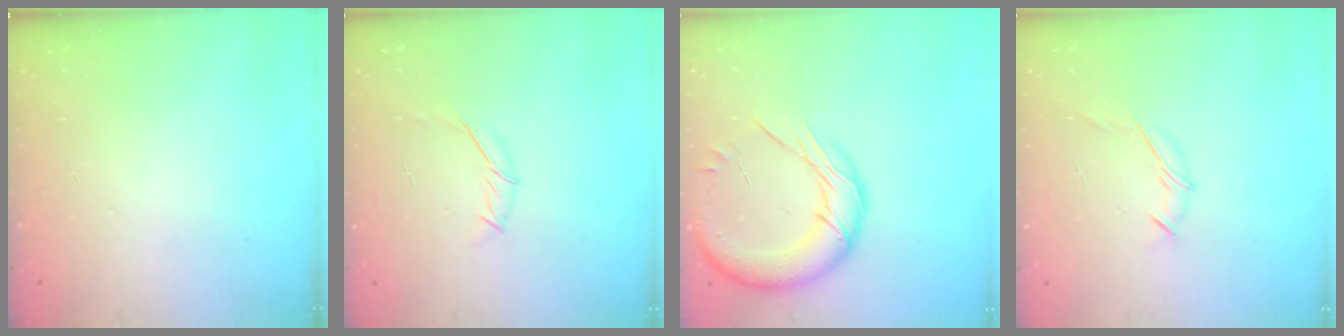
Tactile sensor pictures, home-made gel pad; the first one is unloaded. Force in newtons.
{"total": 6.4, "press": 6.2, "slide": 1.5}
{"total": 16.6, "press": 16.4, "slide": 2.3}
{"total": 7.1, "press": 7.0, "slide": 1.5}